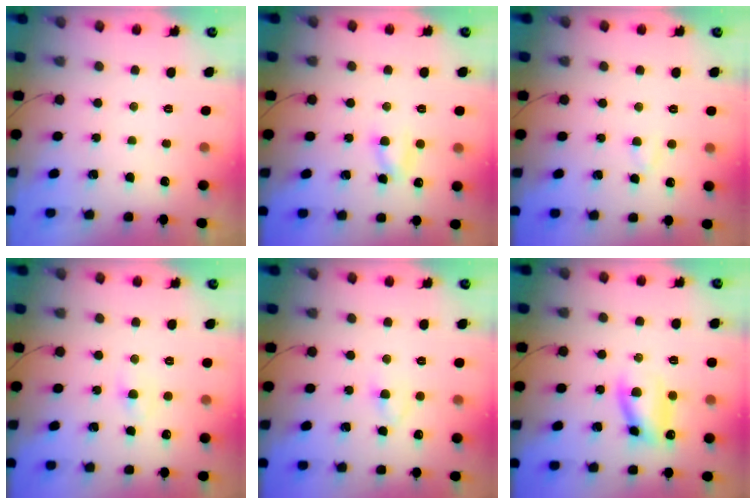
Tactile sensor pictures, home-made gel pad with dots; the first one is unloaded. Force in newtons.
{"total": 4.6, "press": 4.5, "slide": 0.8}
{"total": 2.3, "press": 2.1, "slide": 0.9}
{"total": 2.5, "press": 2.3, "slide": 1.0}
{"total": 2.5, "press": 2.2, "slide": 1.1}
{"total": 10.0, "press": 9.9, "slide": 1.6}